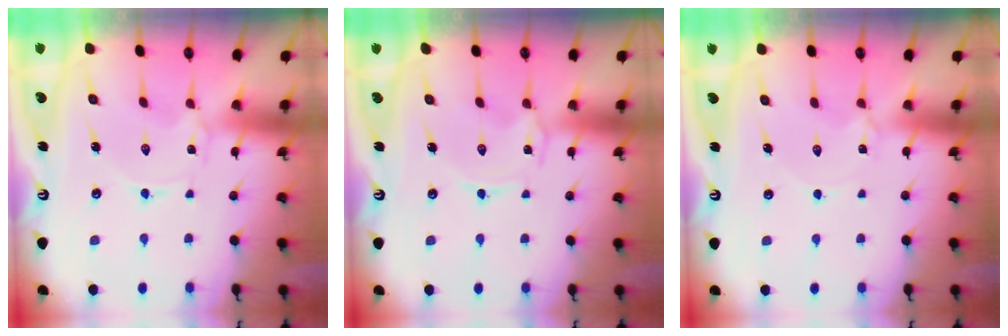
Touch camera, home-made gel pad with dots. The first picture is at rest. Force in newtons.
{"total": 0.6, "press": 0.5, "slide": 0.2}
{"total": 1.4, "press": 1.3, "slide": 0.3}